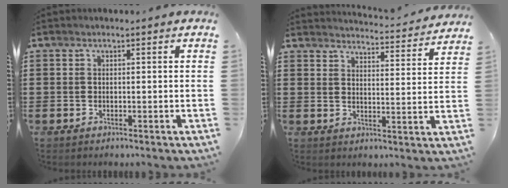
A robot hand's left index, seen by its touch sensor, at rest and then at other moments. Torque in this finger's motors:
{"motor_torque": [-1.95, 0.18, -0.51, -0.05]}